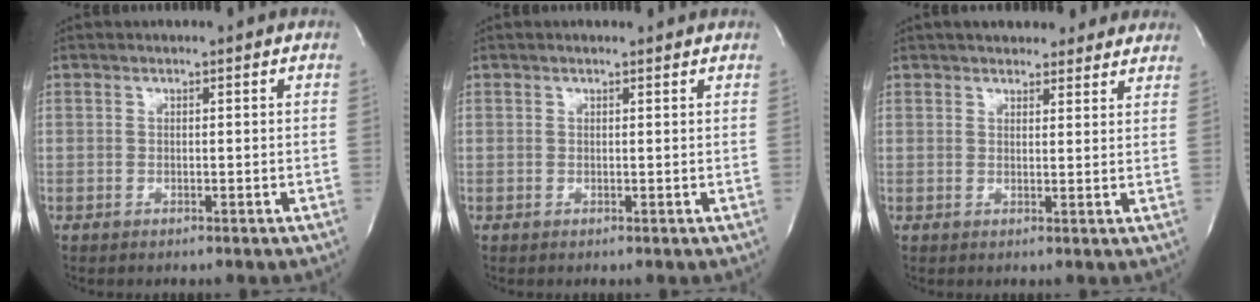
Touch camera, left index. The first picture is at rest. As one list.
[{"total": 2.2, "force": [2.1, 0.3, 0.7], "torque": [-0.015, 0.011, 0.021]}, {"total": 12.0, "force": [10.5, 3.9, 4.5], "torque": [-0.038, 0.023, 0.127]}]